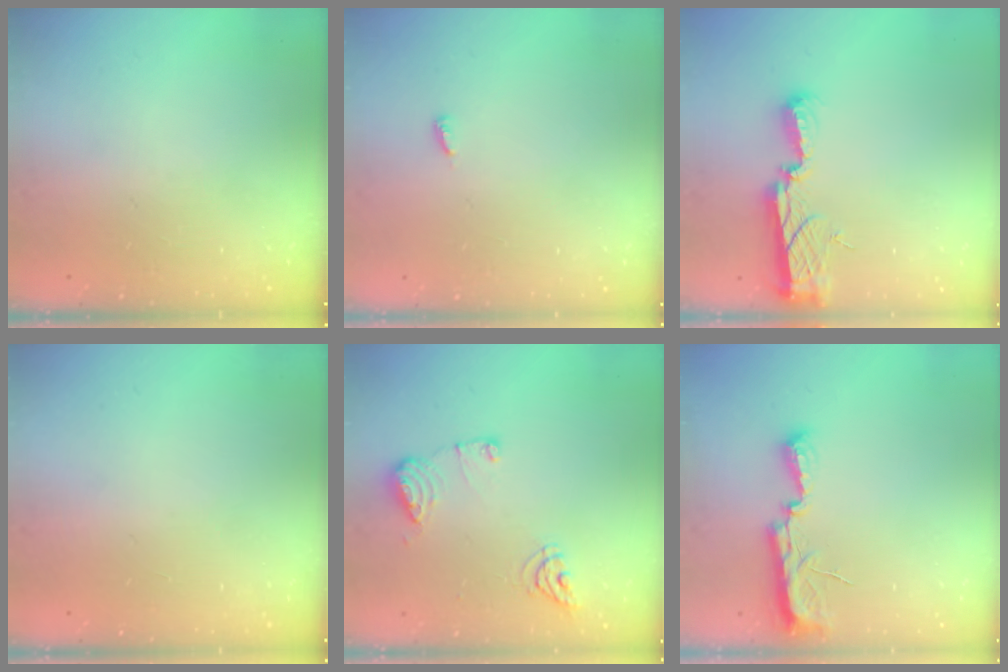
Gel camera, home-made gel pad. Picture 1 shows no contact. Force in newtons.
{"total": 3.9, "press": 3.9, "slide": 0.3}
{"total": 9.0, "press": 8.9, "slide": 0.8}
{"total": 0.9, "press": 0.9, "slide": 0.0}
{"total": 9.4, "press": 9.4, "slide": 0.3}
{"total": 10.3, "press": 8.9, "slide": 5.2}